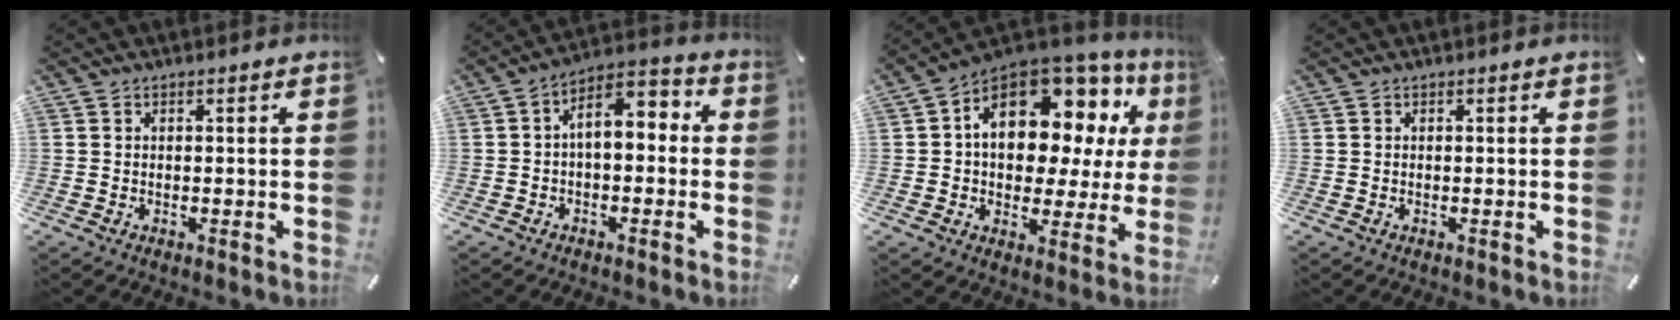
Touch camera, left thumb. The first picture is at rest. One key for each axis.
{"total": 6.2, "fx": -0.1, "fy": 3.7, "fz": 5.0, "tx": -0.079, "ty": 0.002, "tz": -0.007}
{"total": 16.2, "fx": 5.3, "fy": 10.4, "fz": 11.1, "tx": -0.173, "ty": -0.035, "tz": 0.091}
{"total": 0.0}